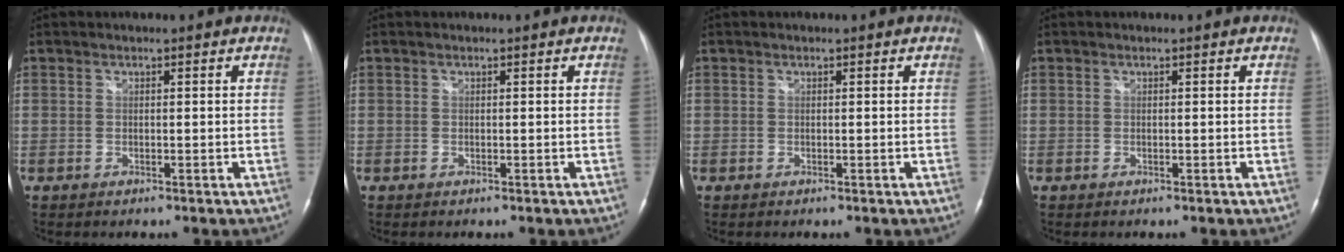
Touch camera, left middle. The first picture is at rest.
{"total": 0.0}
{"total": 0.0}
{"total": 0.0}